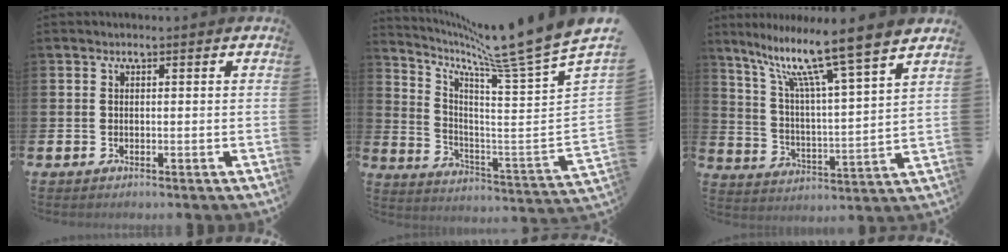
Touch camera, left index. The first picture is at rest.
{"total": 9.7, "force": [8.6, -0.6, 4.4], "torque": [-0.100, -0.094, 0.129]}
{"total": 11.9, "force": [9.6, 0.7, 7.0], "torque": [-0.160, -0.062, 0.157]}